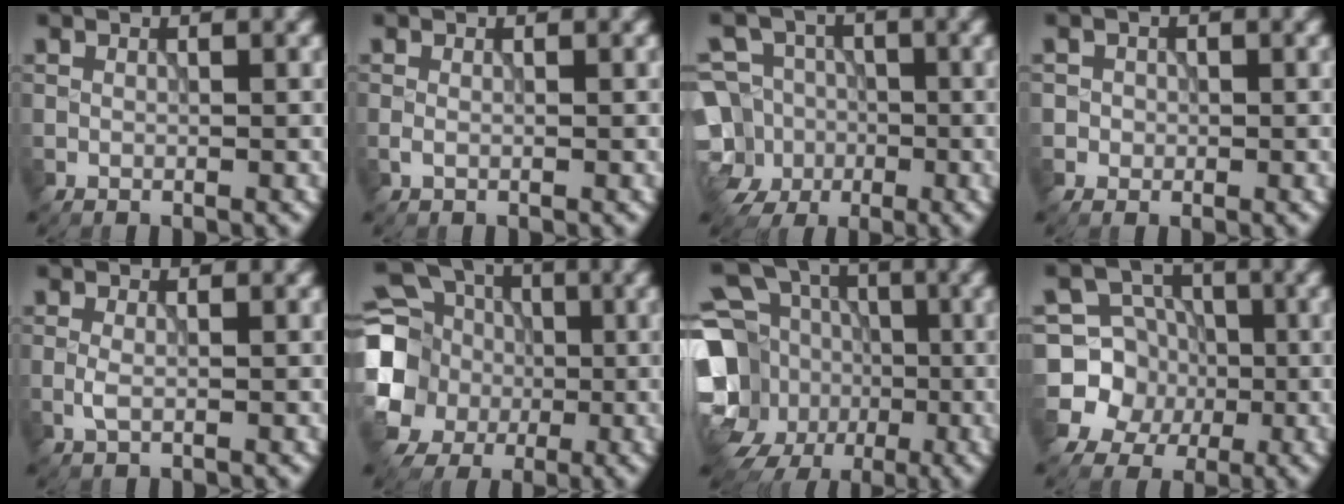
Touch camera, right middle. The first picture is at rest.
{"total": 0.6, "force": [-0.1, 0.2, 0.5], "torque": [-0.014, -0.002, -0.002]}
{"total": 8.7, "force": [-2.7, 7.6, 3.2], "torque": [-0.064, 0.005, -0.070]}
{"total": 1.2, "force": [-0.1, 1.2, 0.1], "torque": [0.012, -0.004, -0.001]}
{"total": 1.1, "force": [-0.2, 0.4, 1.0], "torque": [-0.025, -0.001, -0.007]}
{"total": 15.3, "force": [-1.5, 14.0, 5.9], "torque": [-0.187, 0.003, -0.062]}
{"total": 16.7, "force": [-1.7, 14.3, 8.5], "torque": [-0.199, -0.002, -0.058]}
{"total": 7.4, "force": [-1.2, 7.0, 1.8], "torque": [-0.032, 0.021, -0.051]}